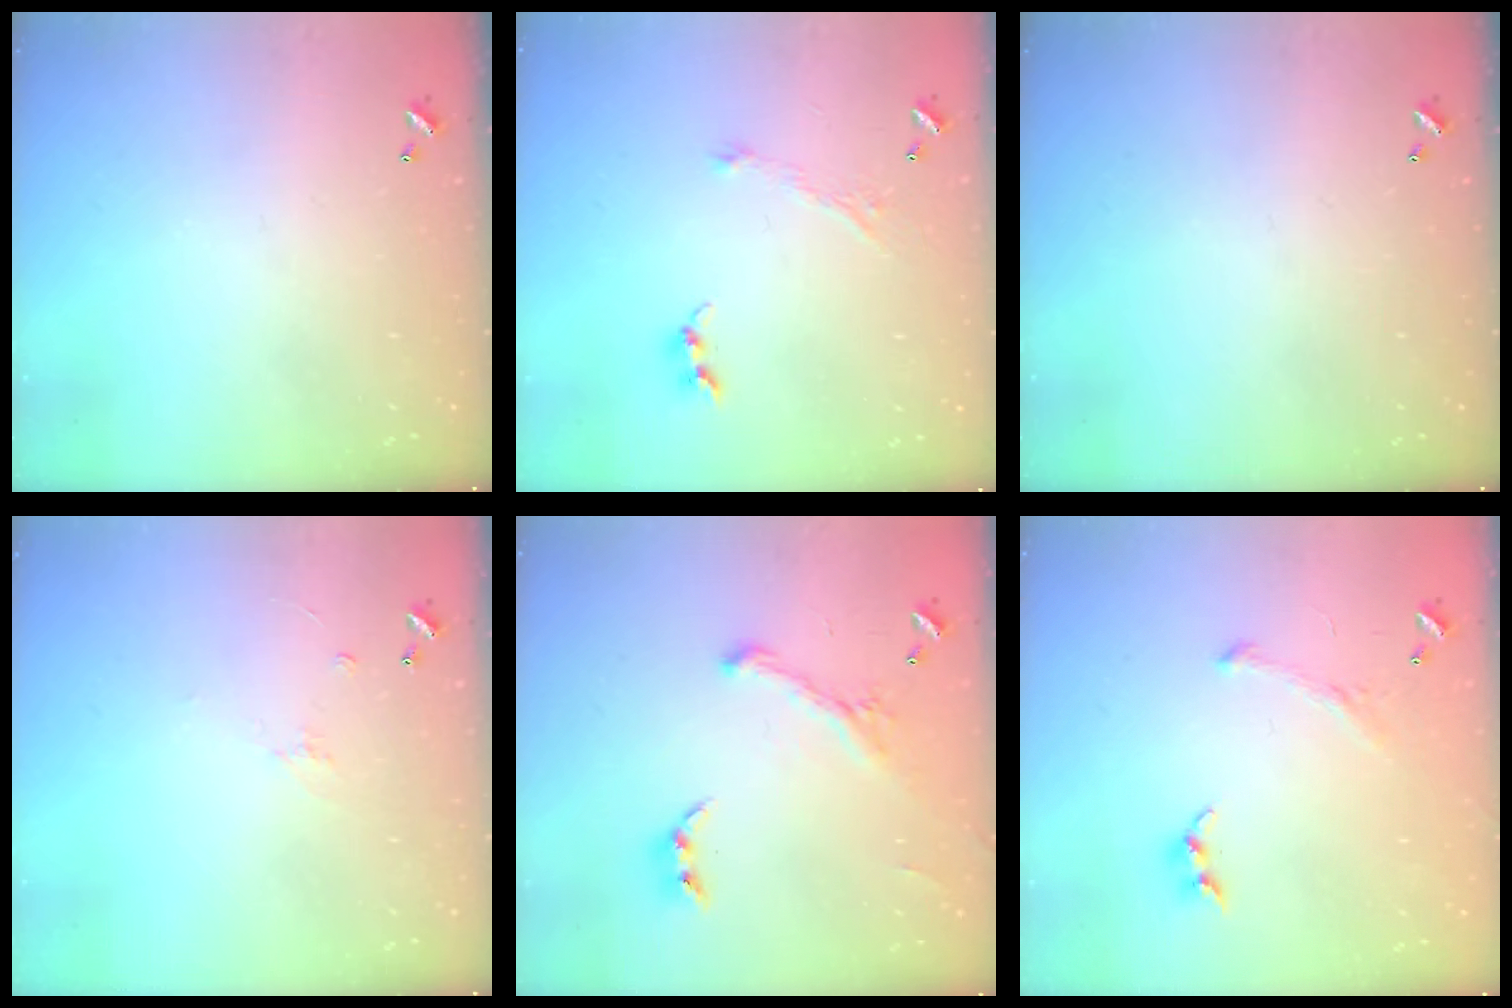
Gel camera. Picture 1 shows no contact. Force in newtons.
{"total": 2.3, "press": 2.3, "slide": 0.4}
{"total": 0.0}
{"total": 4.4, "press": 4.4, "slide": 0.6}
{"total": 1.5, "press": 1.1, "slide": 1.0}
{"total": 2.8, "press": 2.7, "slide": 0.9}